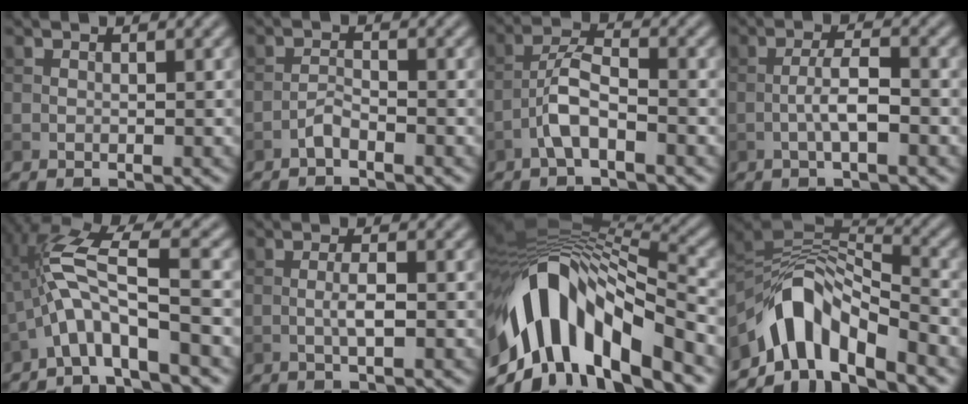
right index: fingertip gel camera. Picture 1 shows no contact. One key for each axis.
{"total": 1.4, "fx": -1.1, "fy": 0.3, "fz": 0.8, "tx": -0.016, "ty": 0.005, "tz": -0.026}
{"total": 3.6, "fx": -1.8, "fy": 1.1, "fz": 2.9, "tx": -0.060, "ty": 0.012, "tz": -0.042}
{"total": 3.1, "fx": -0.9, "fy": 0.7, "fz": 2.9, "tx": -0.055, "ty": 0.008, "tz": -0.020}
{"total": 6.7, "fx": -2.2, "fy": 1.3, "fz": 6.1, "tx": -0.128, "ty": 0.021, "tz": -0.051}
{"total": 2.0, "fx": -0.2, "fy": 0.3, "fz": 1.9, "tx": -0.039, "ty": 0.001, "tz": -0.006}
{"total": 13.7, "fx": -5.7, "fy": 6.5, "fz": 10.6, "tx": -0.185, "ty": 0.011, "tz": -0.097}
{"total": 8.9, "fx": -5.8, "fy": 3.9, "fz": 5.6, "tx": -0.080, "ty": 0.008, "tz": -0.112}